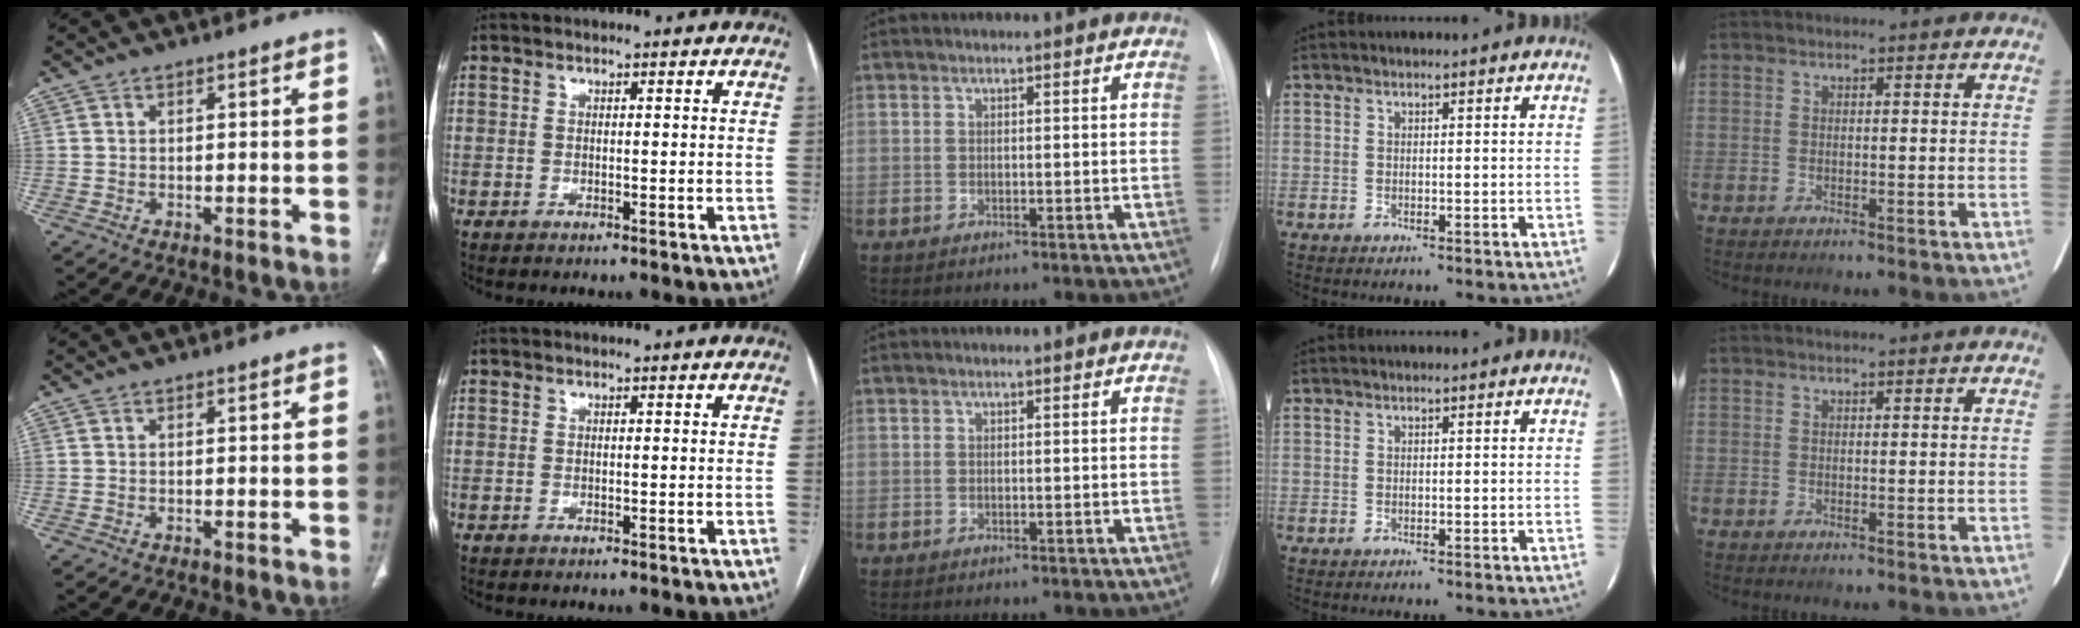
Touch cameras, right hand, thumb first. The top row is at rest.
{}